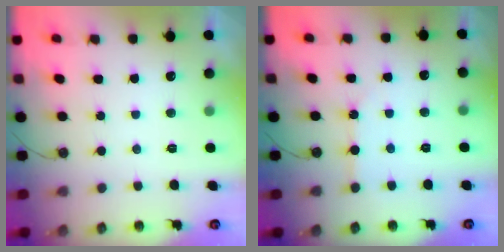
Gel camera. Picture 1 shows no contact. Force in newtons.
{"total": 3.5, "press": 3.5, "slide": 0.5}